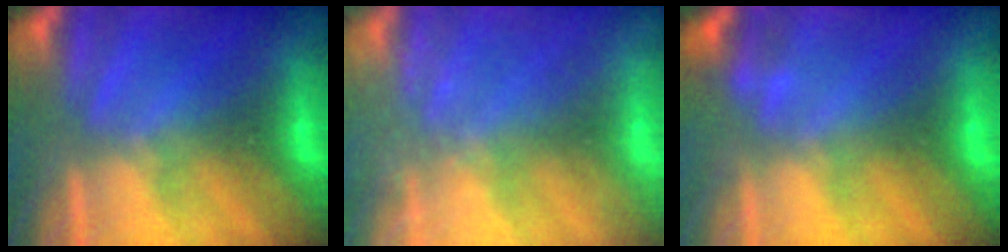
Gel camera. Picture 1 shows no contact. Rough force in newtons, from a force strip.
{"total": 2.4}
{"total": 2.2}